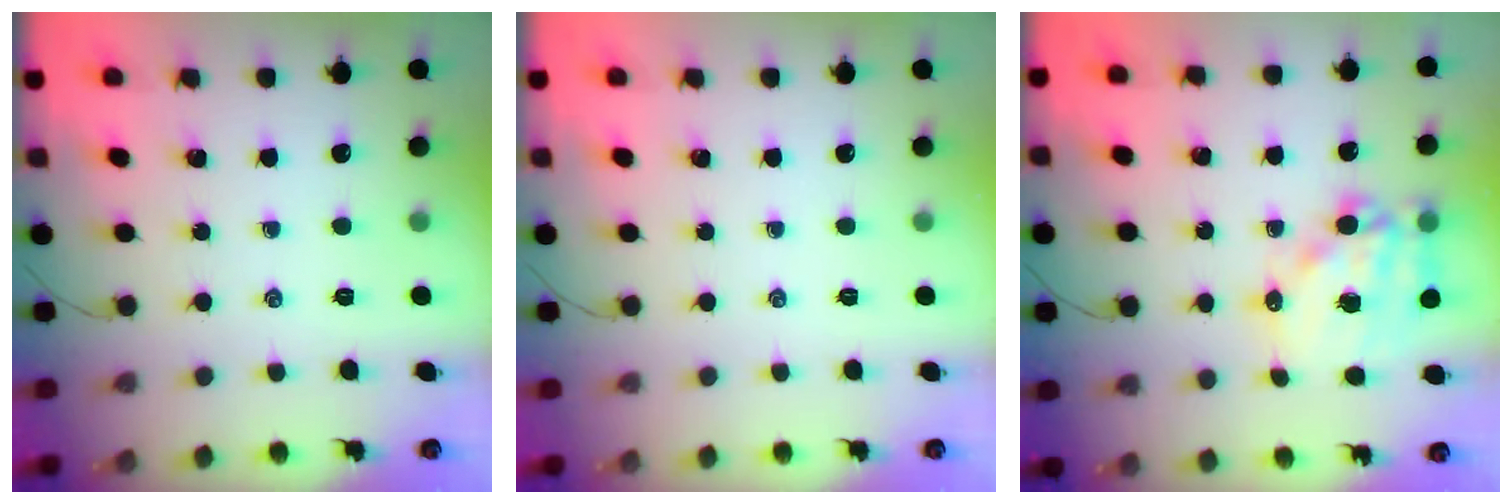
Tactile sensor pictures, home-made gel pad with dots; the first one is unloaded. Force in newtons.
{"total": 0.0}
{"total": 15.1, "press": 14.6, "slide": 3.7}